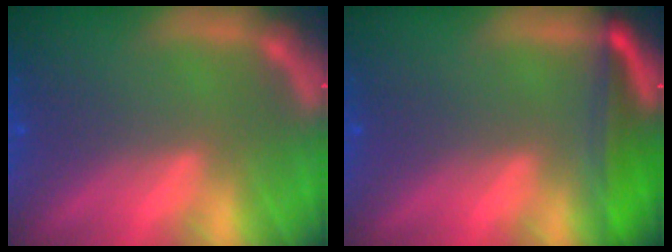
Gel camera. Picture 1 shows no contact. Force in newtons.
{"total": 5.0}